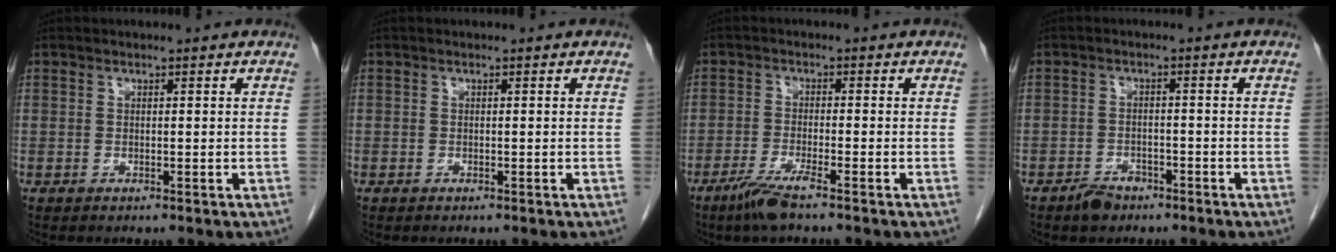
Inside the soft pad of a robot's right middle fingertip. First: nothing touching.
{"total": 0.0}
{"total": 4.4, "force": [-3.1, -0.1, 3.1], "torque": [-0.066, -0.010, -0.064]}
{"total": 3.1, "force": [-2.4, 1.6, 1.1], "torque": [-0.022, 0.003, -0.036]}